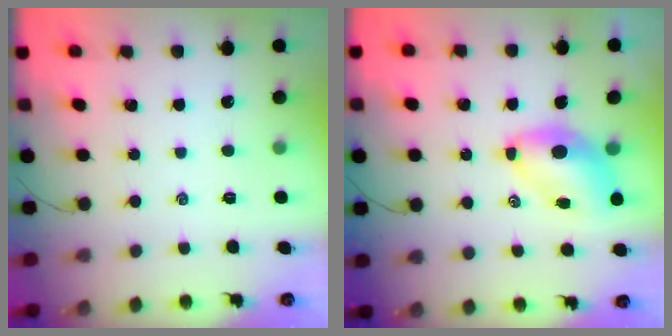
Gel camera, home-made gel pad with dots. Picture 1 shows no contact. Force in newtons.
{"total": 6.8, "press": 6.6, "slide": 1.8}